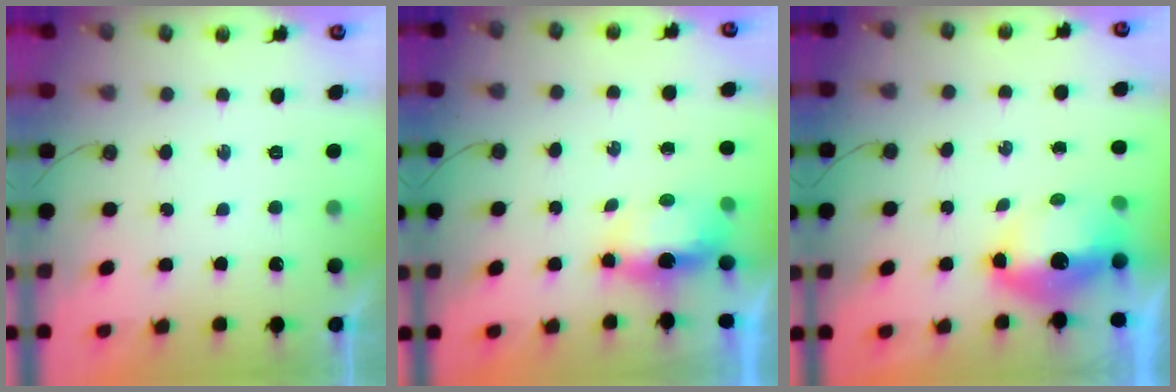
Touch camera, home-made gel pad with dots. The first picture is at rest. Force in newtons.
{"total": 9.9, "press": 6.8, "slide": 7.2}
{"total": 8.2, "press": 8.2, "slide": 0.4}